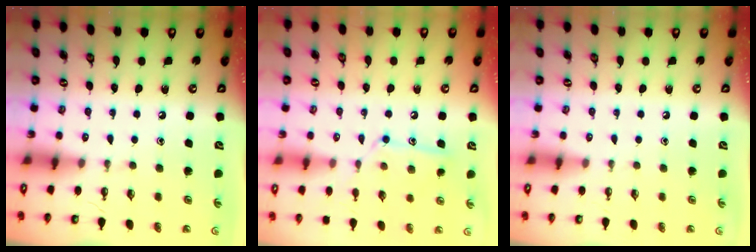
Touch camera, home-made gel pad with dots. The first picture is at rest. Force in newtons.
{"total": 11.6, "press": 11.6, "slide": 0.7}
{"total": 0.0}